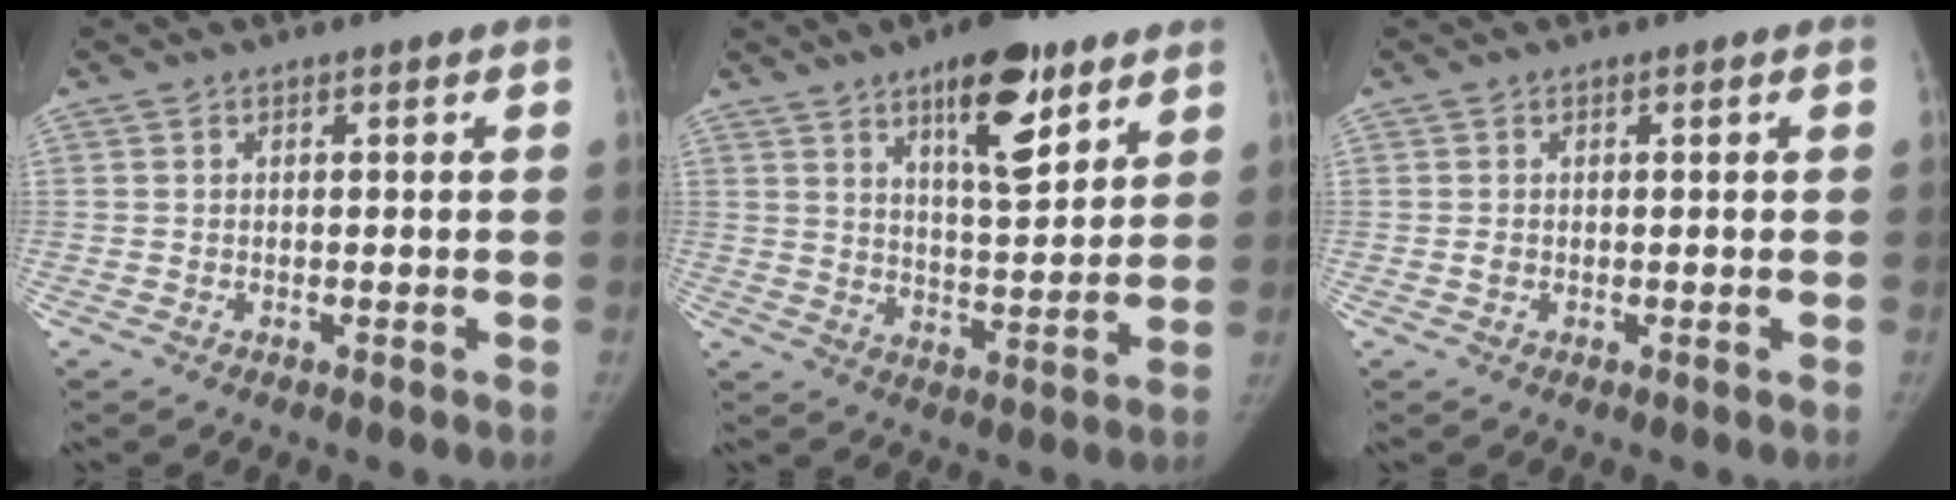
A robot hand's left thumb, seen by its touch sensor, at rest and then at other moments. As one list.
[{"total": 13.7, "force": [8.0, 5.0, 9.9], "torque": [-0.120, -0.046, 0.124]}, {"total": 0.8, "force": [0.0, 0.7, 0.4], "torque": [-0.005, 0.001, 0.001]}]